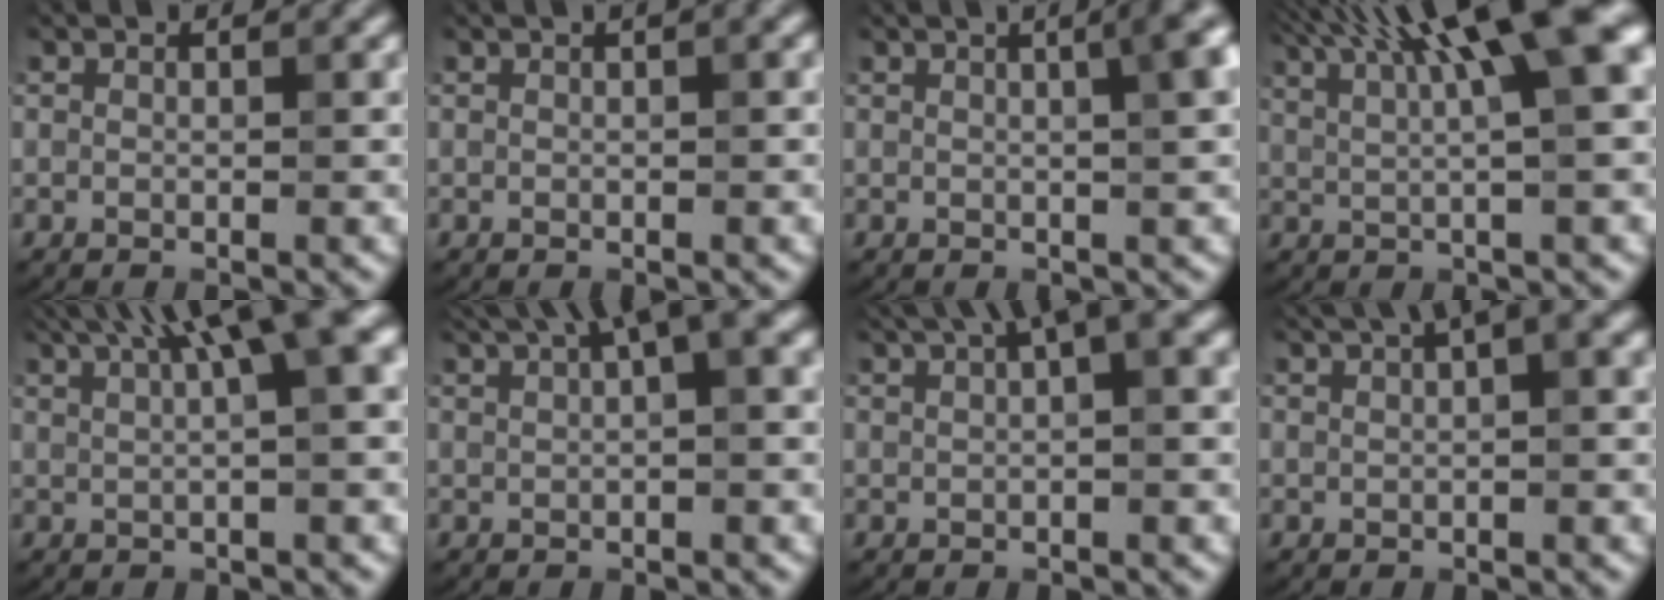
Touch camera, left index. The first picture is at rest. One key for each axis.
{"total": 1.4, "fx": 0.5, "fy": 0.3, "fz": 1.3, "tx": -0.018, "ty": 0.007, "tz": 0.003}
{"total": 6.4, "fx": 1.9, "fy": 2.7, "fz": 5.5, "tx": -0.023, "ty": 0.039, "tz": 0.000}
{"total": 13.0, "fx": 5.8, "fy": 3.5, "fz": 11.1, "tx": -0.128, "ty": 0.036, "tz": 0.076}
{"total": 11.6, "fx": 5.2, "fy": 3.5, "fz": 9.8, "tx": -0.097, "ty": 0.045, "tz": 0.061}
{"total": 6.9, "fx": 3.8, "fy": 1.6, "fz": 5.5, "tx": -0.077, "ty": 0.025, "tz": 0.064}
{"total": 6.2, "fx": 3.3, "fy": 1.4, "fz": 5.0, "tx": -0.068, "ty": 0.023, "tz": 0.055}
{"total": 5.6, "fx": 3.3, "fy": 1.2, "fz": 4.4, "tx": -0.060, "ty": 0.022, "tz": 0.051}